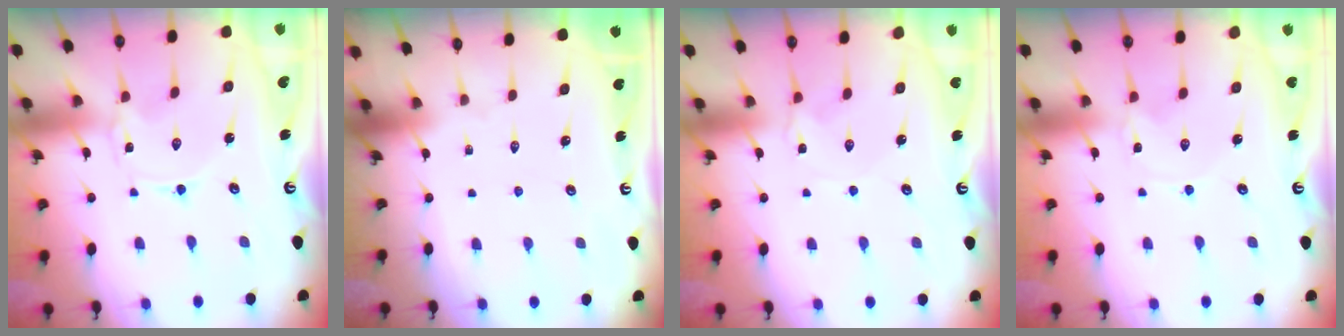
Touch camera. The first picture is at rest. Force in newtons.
{"total": 0.0}
{"total": 1.4, "press": 1.3, "slide": 0.3}
{"total": 0.6, "press": 0.6, "slide": 0.1}